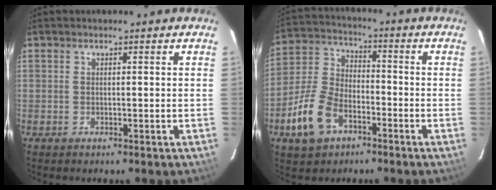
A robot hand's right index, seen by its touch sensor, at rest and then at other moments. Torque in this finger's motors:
{"motor_torque": [1.00, -0.95, 0.60, 0.14]}